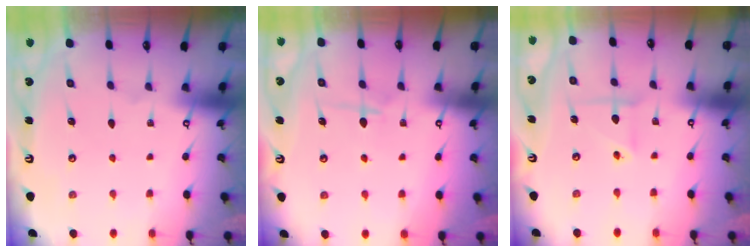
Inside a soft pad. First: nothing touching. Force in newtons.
{"total": 5.5, "press": 5.5, "slide": 0.8}
{"total": 3.2, "press": 3.1, "slide": 0.5}